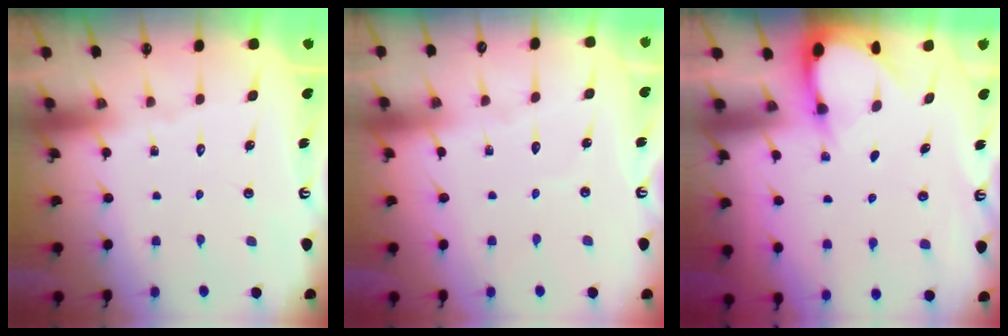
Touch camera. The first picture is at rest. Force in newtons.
{"total": 2.4, "press": 2.4, "slide": 0.2}
{"total": 2.9, "press": 2.9, "slide": 0.3}